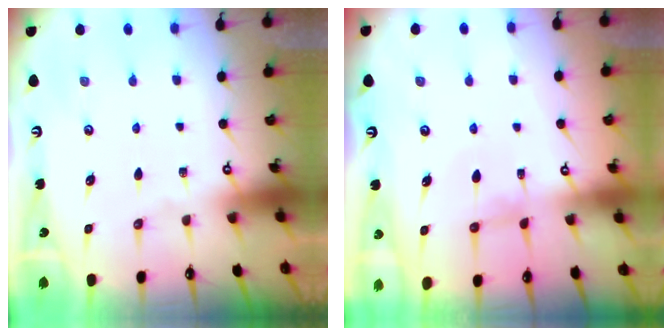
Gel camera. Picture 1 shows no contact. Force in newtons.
{"total": 0.8, "press": 0.7, "slide": 0.3}